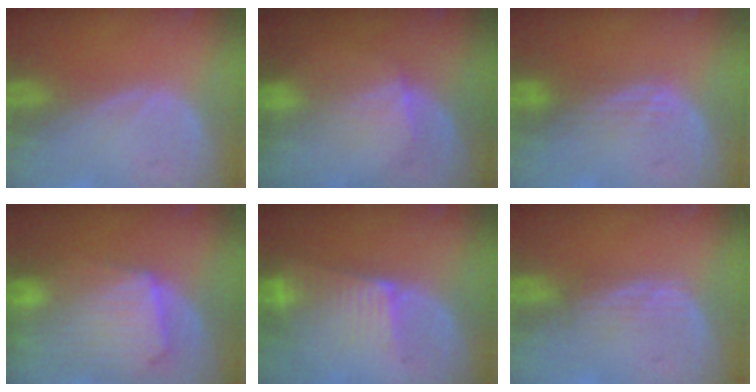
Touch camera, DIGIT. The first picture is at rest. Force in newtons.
{"total": 4.2, "press": 4.0, "slide": 1.1}
{"total": 2.9, "press": 2.5, "slide": 1.5}
{"total": 10.8, "press": 9.4, "slide": 5.3}
{"total": 6.6, "press": 5.9, "slide": 3.0}
{"total": 2.4, "press": 2.3, "slide": 0.6}